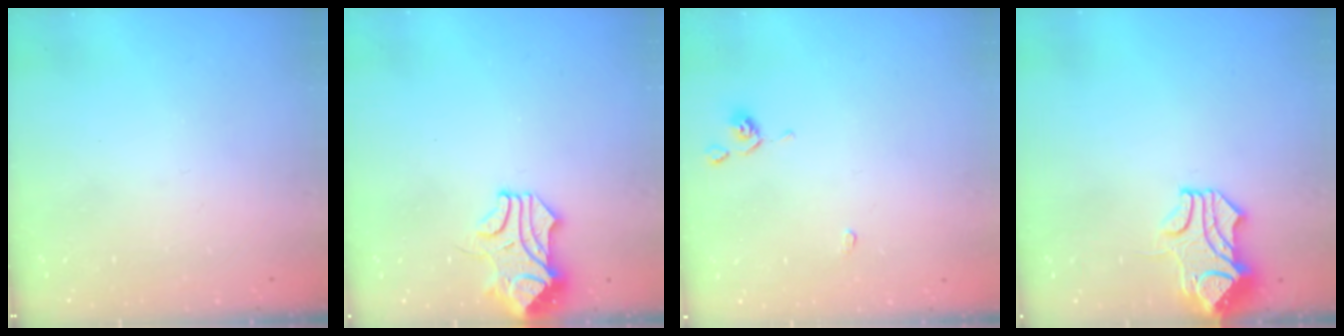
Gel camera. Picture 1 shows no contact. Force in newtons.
{"total": 1.4, "press": 1.3, "slide": 0.5}
{"total": 0.9, "press": 0.9, "slide": 0.4}
{"total": 1.5, "press": 0.8, "slide": 1.3}